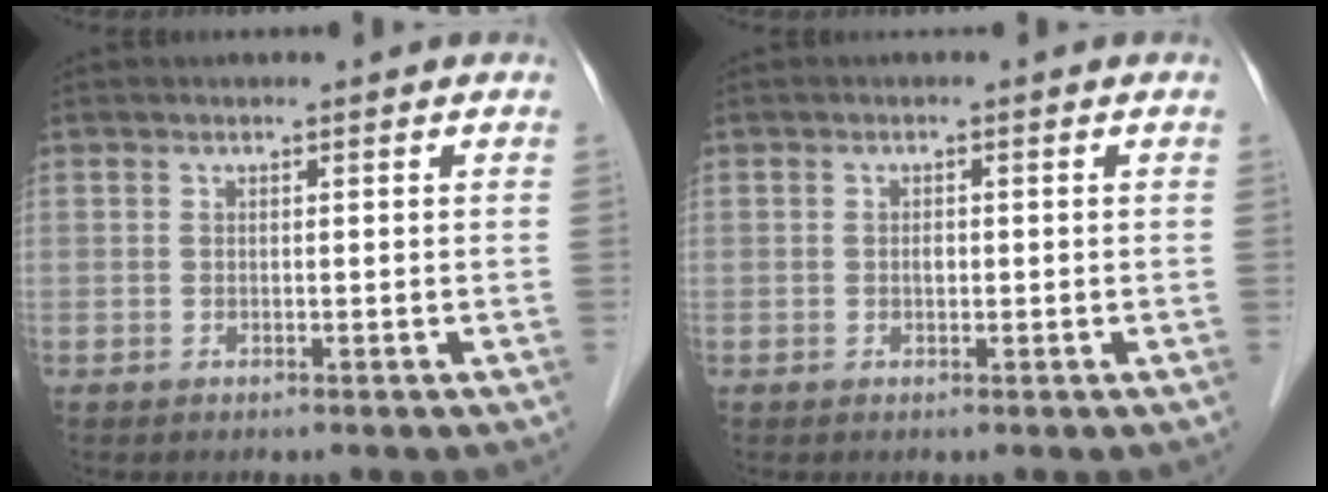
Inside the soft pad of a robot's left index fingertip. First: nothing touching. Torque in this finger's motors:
{"motor_torque": [0.12, 0.10, 0.00, 0.01]}